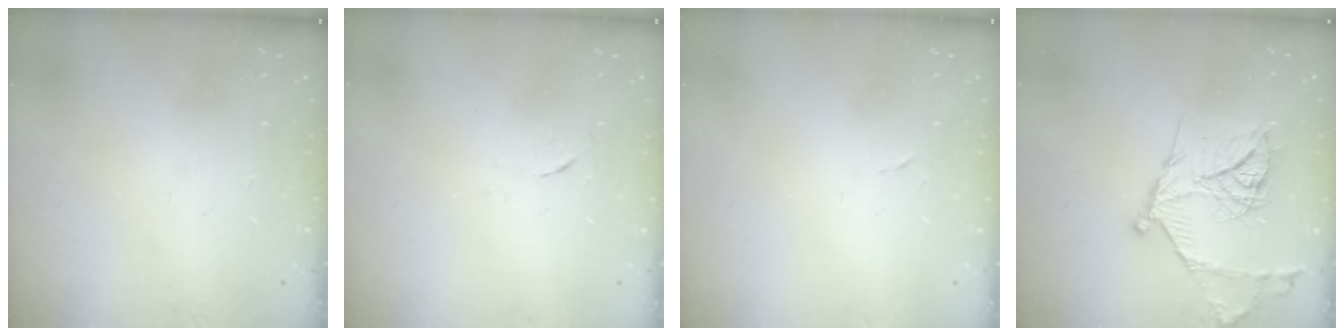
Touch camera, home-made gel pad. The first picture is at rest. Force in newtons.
{"total": 3.7, "press": 3.4, "slide": 1.3}
{"total": 2.4, "press": 2.4, "slide": 0.4}
{"total": 18.4, "press": 18.4, "slide": 1.3}